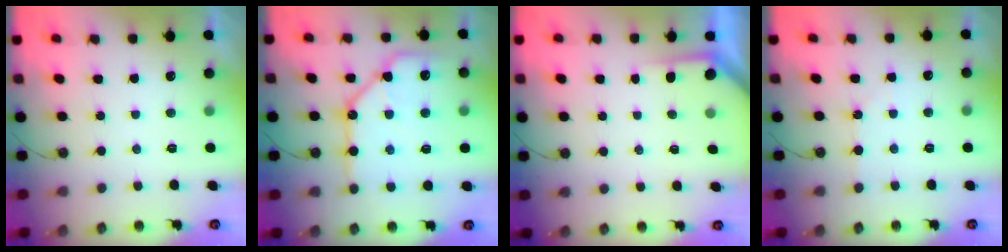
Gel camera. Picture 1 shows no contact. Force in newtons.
{"total": 13.5, "press": 13.4, "slide": 1.4}
{"total": 1.9, "press": 1.9, "slide": 0.2}
{"total": 2.9, "press": 2.8, "slide": 0.5}